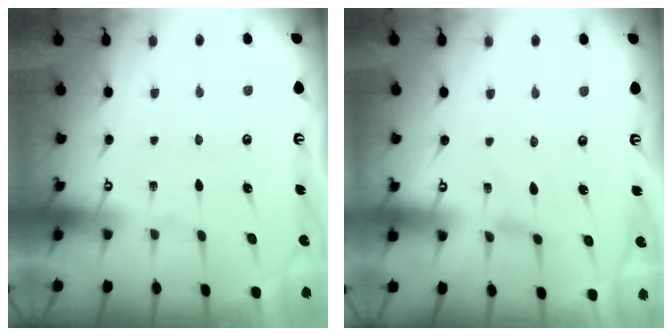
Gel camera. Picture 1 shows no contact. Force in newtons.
{"total": 0.0}